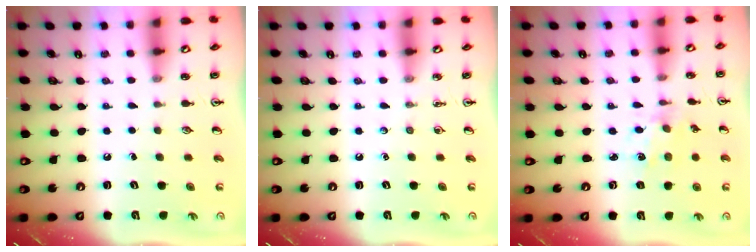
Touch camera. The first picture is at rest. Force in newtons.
{"total": 0.0}
{"total": 2.0, "press": 2.0, "slide": 0.5}